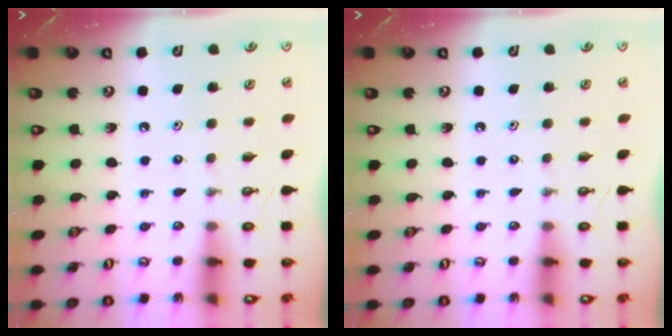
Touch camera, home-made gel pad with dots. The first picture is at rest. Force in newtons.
{"total": 0.0}